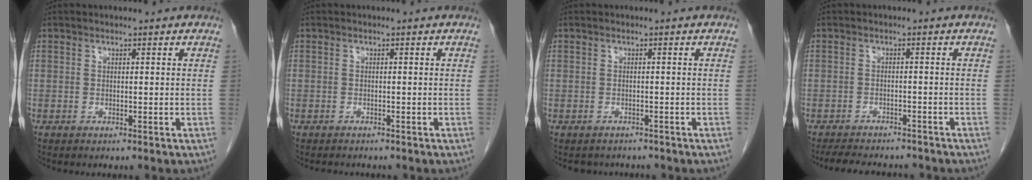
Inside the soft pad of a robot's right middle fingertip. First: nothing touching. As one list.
[{"total": 1.7, "force": [-1.5, 0.6, 0.5], "torque": [-0.011, -0.003, -0.017]}, {"total": 2.8, "force": [-2.5, 1.2, 0.0], "torque": [-0.008, -0.002, -0.034]}, {"total": 9.8, "force": [-8.8, 2.9, 3.4], "torque": [-0.062, -0.003, -0.115]}]